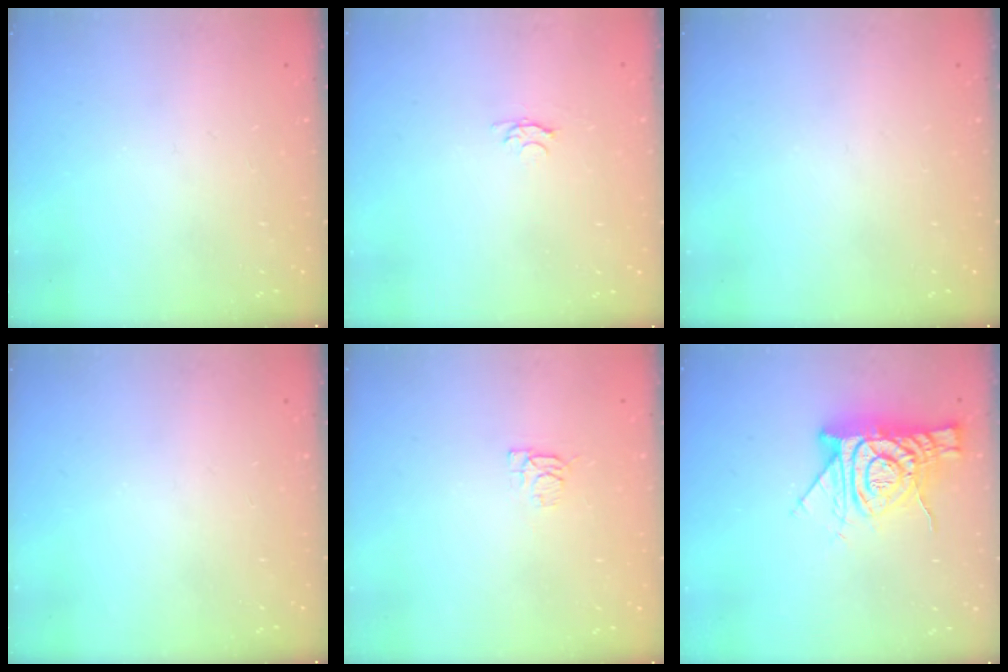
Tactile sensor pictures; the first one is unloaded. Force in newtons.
{"total": 3.3, "press": 3.2, "slide": 0.5}
{"total": 0.0}
{"total": 0.0}
{"total": 4.9, "press": 4.8, "slide": 0.6}
{"total": 13.0, "press": 13.0, "slide": 1.4}